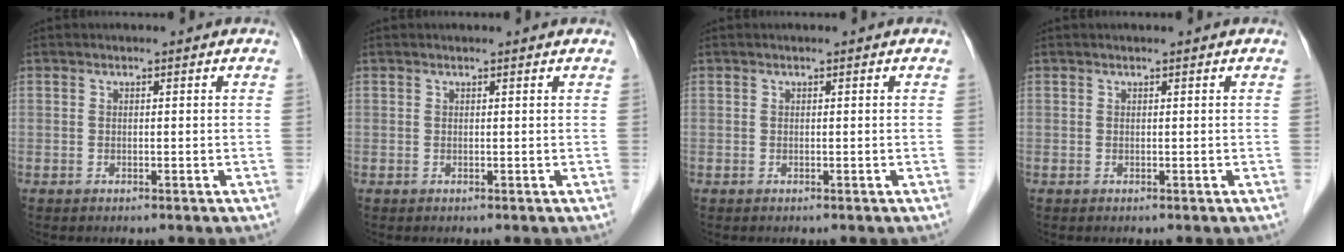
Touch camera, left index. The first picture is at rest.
{"total": 1.1, "force": [1.0, 0.0, 0.2], "torque": [-0.010, 0.005, 0.012]}
{"total": 0.0}
{"total": 0.7, "force": [0.6, 0.0, 0.3], "torque": [-0.001, 0.008, 0.011]}